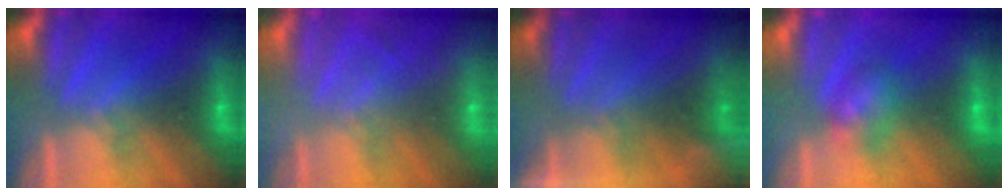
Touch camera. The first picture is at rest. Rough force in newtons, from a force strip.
{"total": 2.0}
{"total": 8.1}
{"total": 4.6}